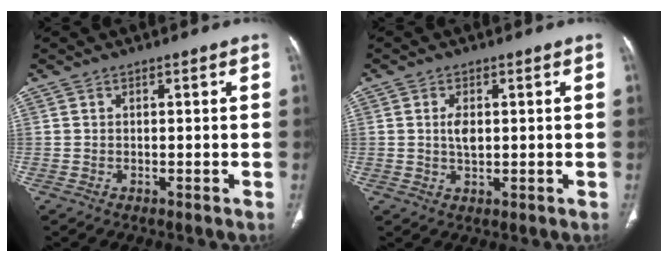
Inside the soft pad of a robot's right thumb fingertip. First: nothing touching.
{"total": 3.0, "force": [0.4, 1.7, 2.4], "torque": [-0.042, -0.002, 0.007]}